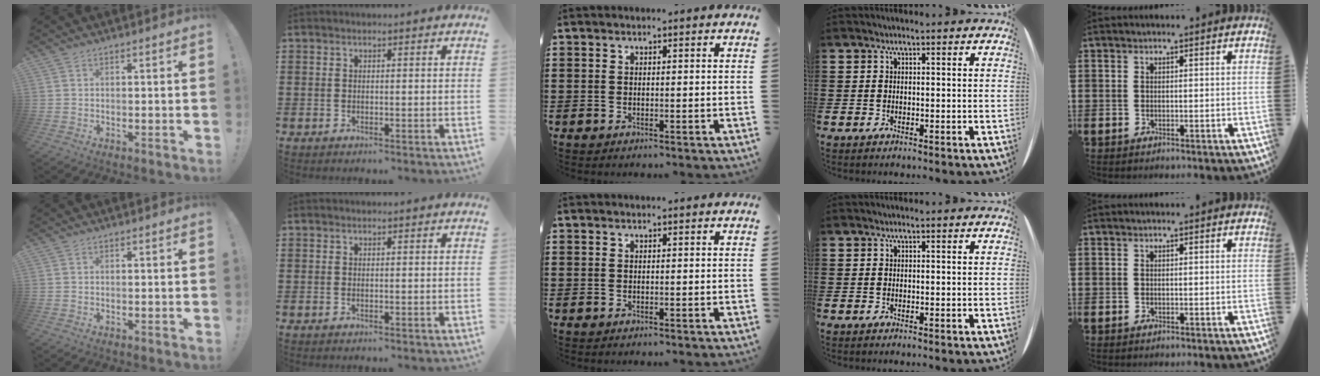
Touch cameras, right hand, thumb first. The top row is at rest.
{}